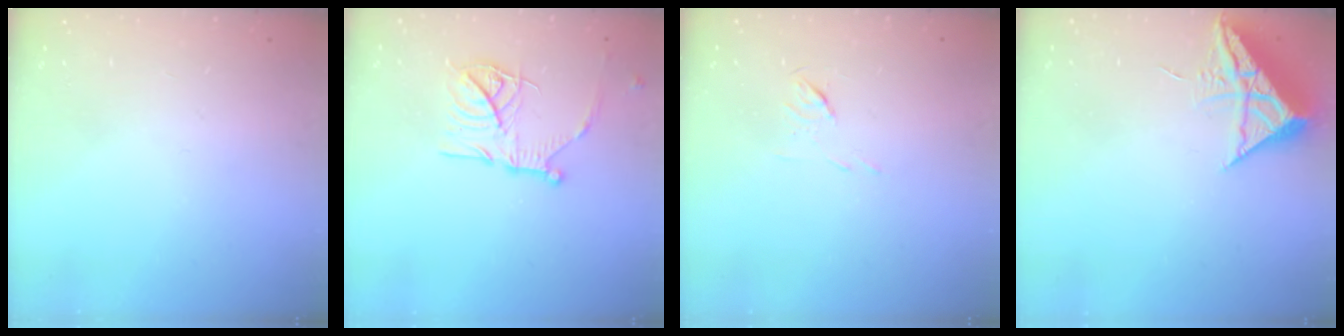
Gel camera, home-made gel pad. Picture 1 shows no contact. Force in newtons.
{"total": 17.1, "press": 17.0, "slide": 1.5}
{"total": 4.1, "press": 3.9, "slide": 1.2}
{"total": 10.0, "press": 9.9, "slide": 0.8}